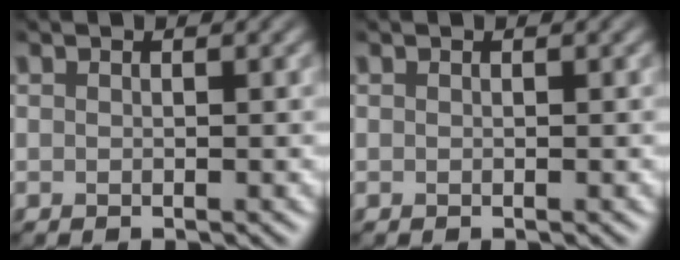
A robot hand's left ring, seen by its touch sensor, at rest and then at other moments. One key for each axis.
{"total": 0.0}